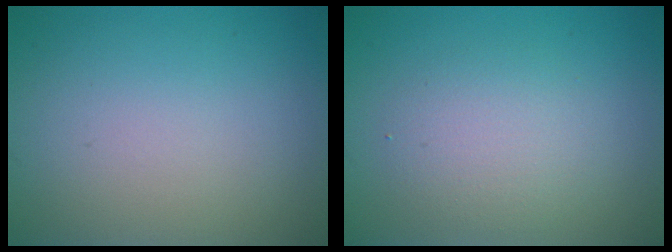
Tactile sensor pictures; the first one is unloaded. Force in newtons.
{"total": 2.8, "press": 2.8, "slide": 0.2}